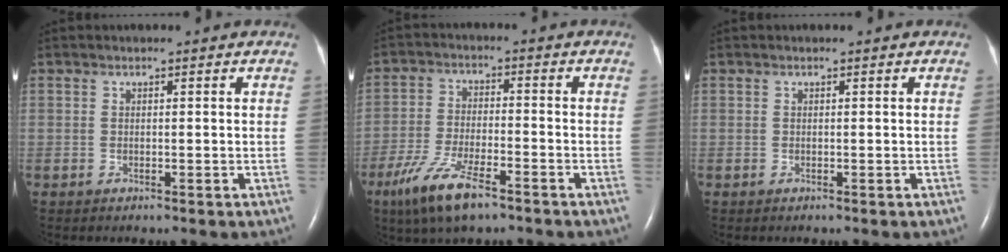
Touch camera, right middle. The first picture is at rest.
{"total": 9.5, "force": [-6.1, 2.2, 6.9], "torque": [-0.144, -0.017, -0.110]}
{"total": 0.0}